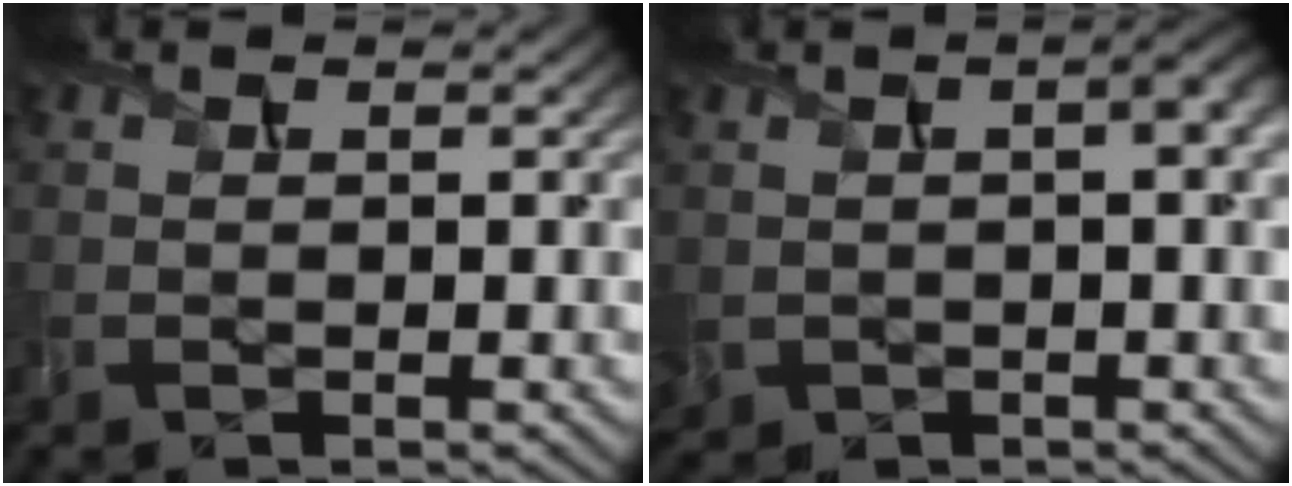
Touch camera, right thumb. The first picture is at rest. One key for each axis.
{"total": 5.1, "fx": 0.4, "fy": 2.8, "fz": 4.3, "tx": -0.089, "ty": -0.005, "tz": 0.010}